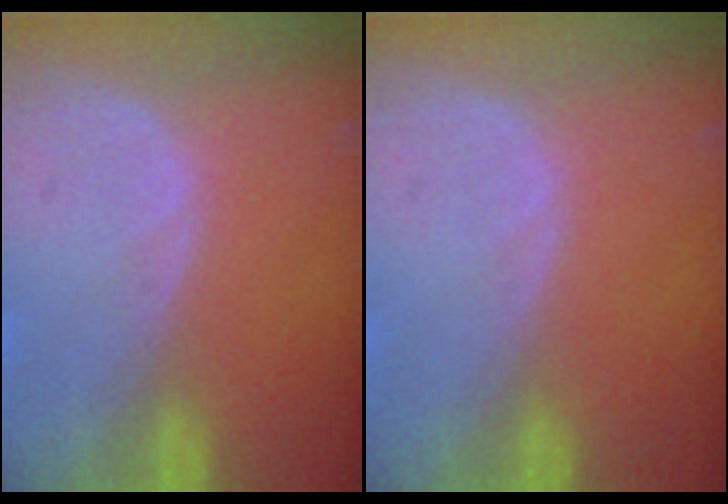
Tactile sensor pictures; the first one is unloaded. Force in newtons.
{"total": 0.0}